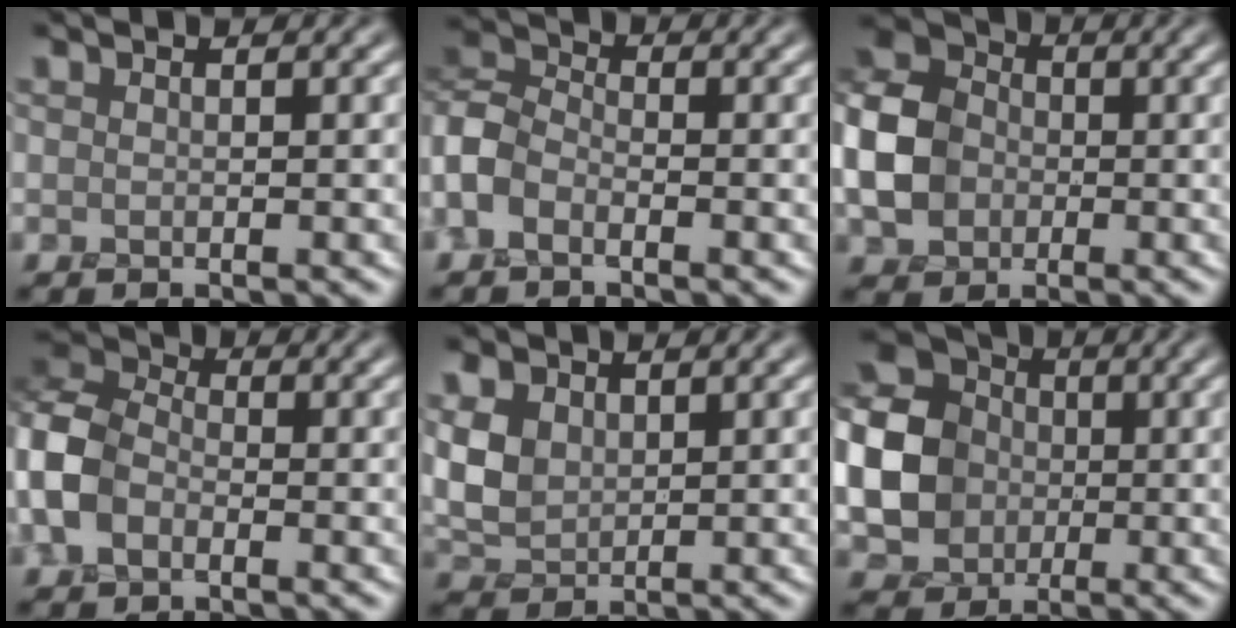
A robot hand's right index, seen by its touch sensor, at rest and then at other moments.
{"total": 3.7, "force": [-2.0, 2.1, 2.2], "torque": [-0.051, 0.012, -0.055]}
{"total": 6.4, "force": [-1.3, 5.3, 3.5], "torque": [-0.085, 0.005, -0.037]}
{"total": 6.4, "force": [-2.1, 4.5, 4.1], "torque": [-0.111, 0.008, -0.058]}
{"total": 3.8, "force": [1.1, 2.8, 2.3], "torque": [-0.065, 0.004, 0.022]}
{"total": 15.0, "force": [0.4, 13.8, 5.7], "torque": [-0.175, 0.012, -0.036]}